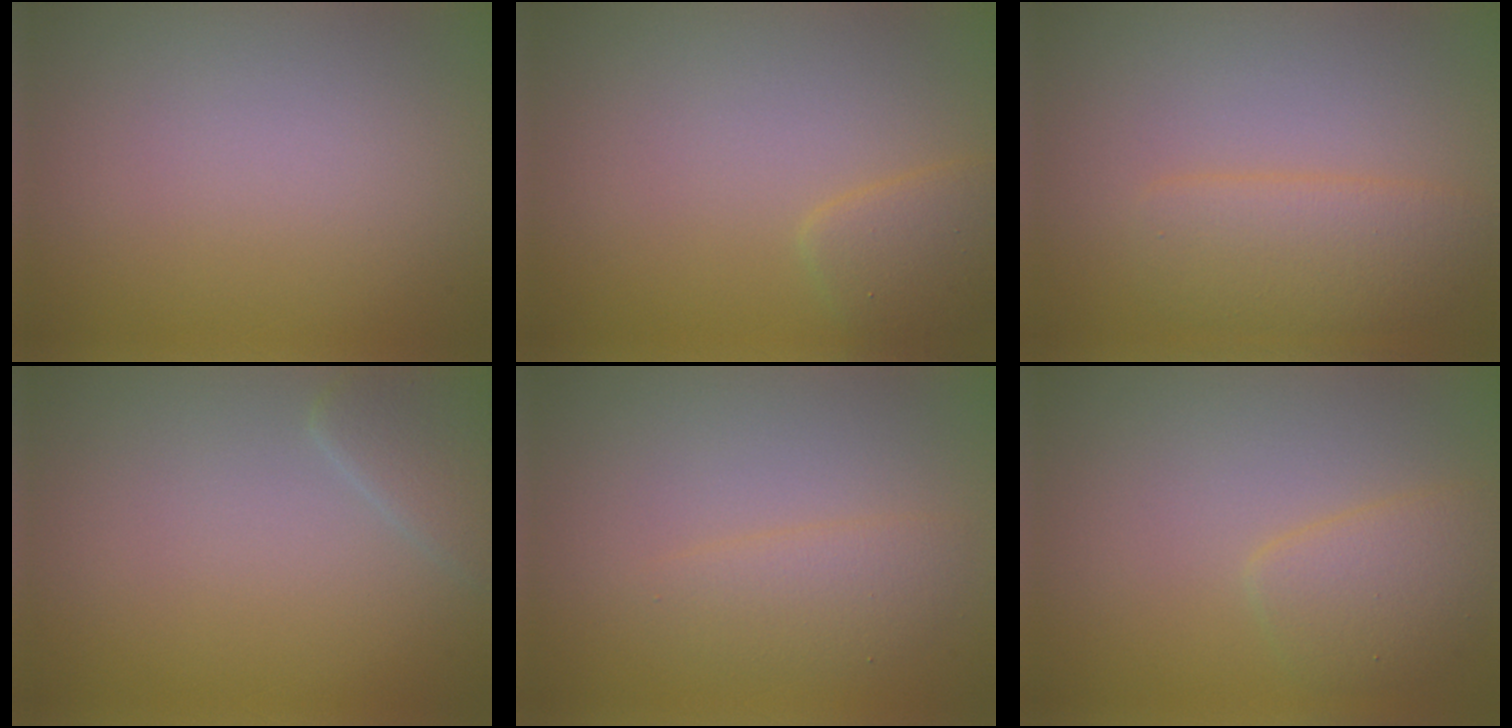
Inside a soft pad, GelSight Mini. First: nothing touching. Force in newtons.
{"total": 1.9, "press": 1.9, "slide": 0.2}
{"total": 3.4, "press": 3.4, "slide": 0.1}
{"total": 2.4, "press": 2.4, "slide": 0.1}
{"total": 2.0, "press": 2.0, "slide": 0.1}
{"total": 2.7, "press": 2.7, "slide": 0.1}